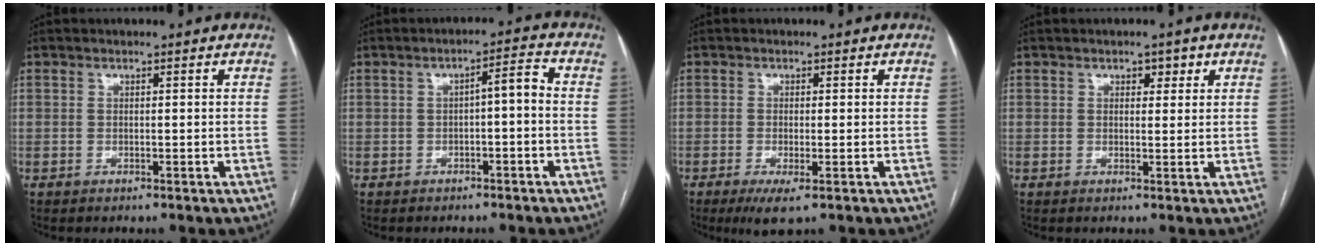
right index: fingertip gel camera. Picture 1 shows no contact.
{"total": 3.5, "force": [-0.7, 0.7, 3.4], "torque": [-0.049, 0.018, -0.009]}
{"total": 3.9, "force": [-2.3, 0.6, 3.1], "torque": [-0.049, -0.010, -0.033]}
{"total": 1.7, "force": [1.0, 1.0, 1.0], "torque": [-0.010, 0.004, 0.013]}